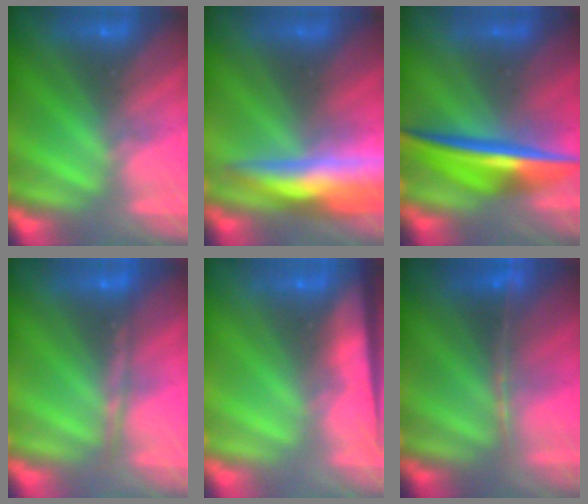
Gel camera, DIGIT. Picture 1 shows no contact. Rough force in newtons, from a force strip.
{"total": 7.3}
{"total": 7.4}
{"total": 1.6}
{"total": 9.0}
{"total": 1.2}